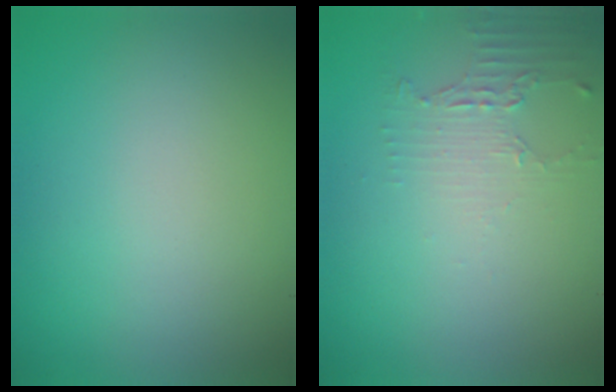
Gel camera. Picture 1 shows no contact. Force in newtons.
{"total": 2.0, "press": 1.4, "slide": 1.4}